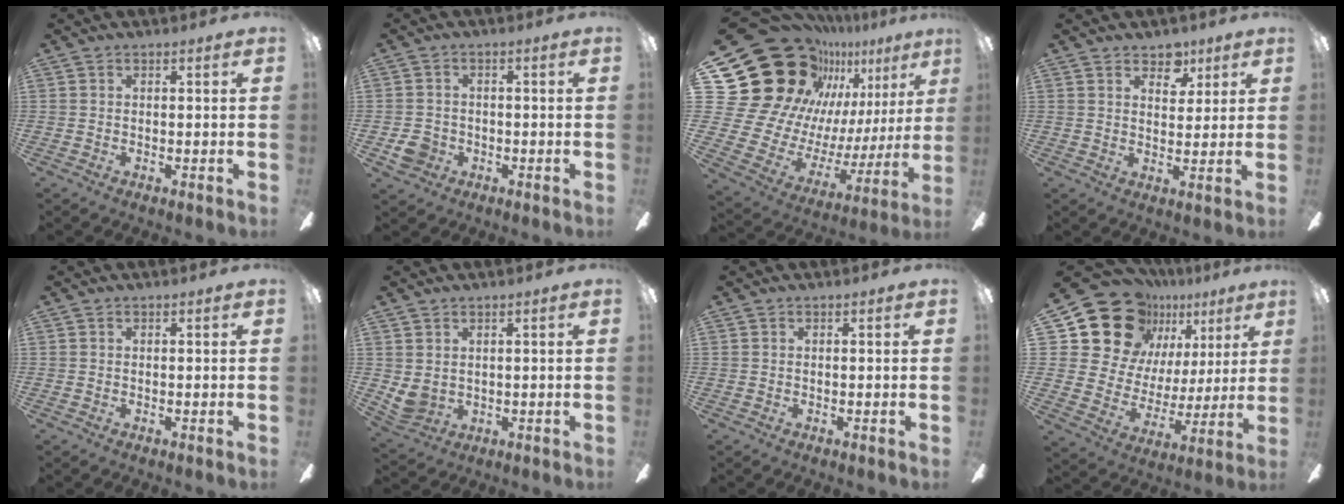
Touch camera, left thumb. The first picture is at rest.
{"total": 4.3, "force": [-1.7, 3.9, 1.0], "torque": [-0.022, 0.004, -0.032]}
{"total": 28.3, "force": [14.9, 19.8, 13.7], "torque": [-0.240, -0.137, 0.318]}
{"total": 6.2, "force": [4.4, 3.8, 2.0], "torque": [-0.005, -0.023, 0.074]}
{"total": 0.0}
{"total": 4.4, "force": [1.4, 3.8, 1.8], "torque": [-0.060, -0.013, 0.026]}
{"total": 0.0}
{"total": 21.9, "force": [11.6, 16.0, 9.4], "torque": [-0.166, -0.071, 0.233]}